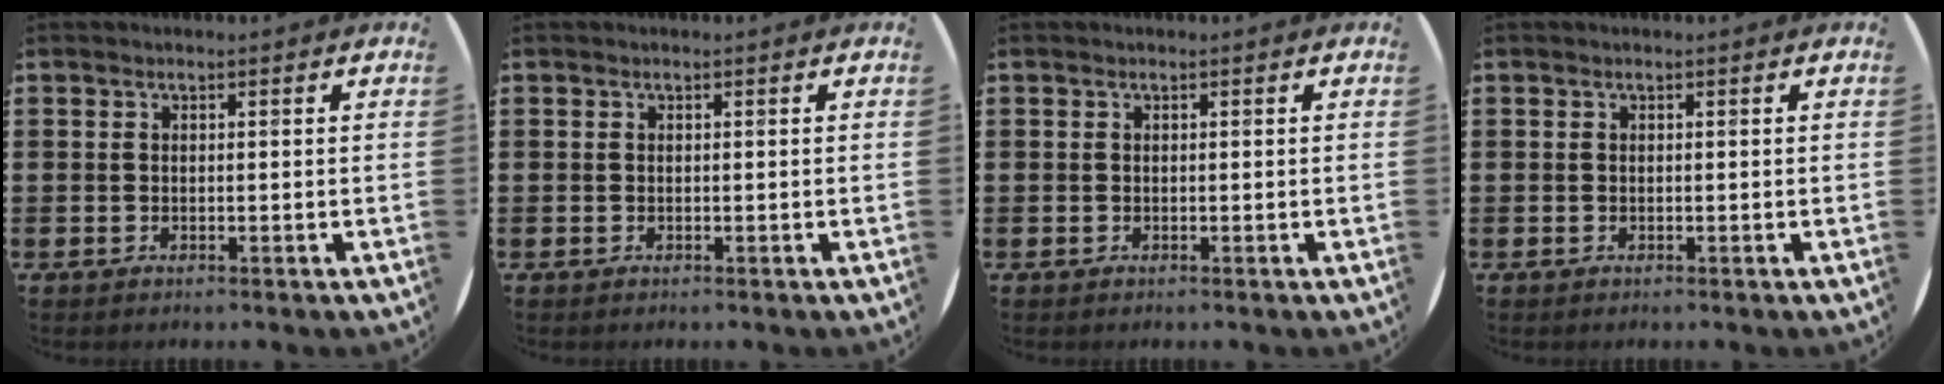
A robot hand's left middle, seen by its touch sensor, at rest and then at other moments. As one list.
[{"total": 0.0}, {"total": 0.0}, {"total": 0.0}]